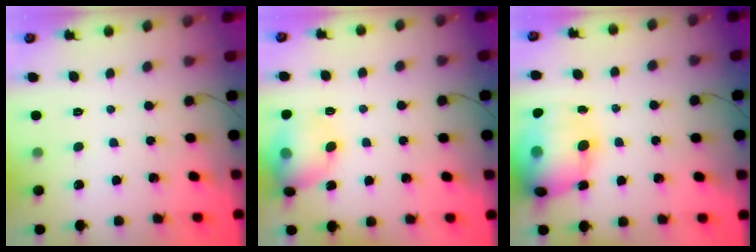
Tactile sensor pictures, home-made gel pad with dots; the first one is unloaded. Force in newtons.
{"total": 12.6, "press": 12.3, "slide": 2.5}
{"total": 18.9, "press": 18.7, "slide": 3.1}